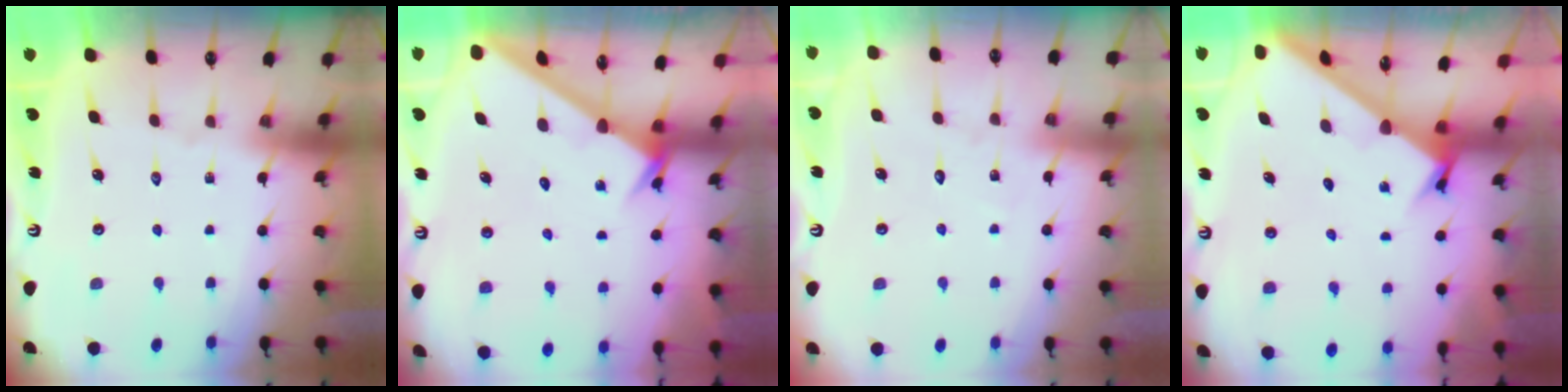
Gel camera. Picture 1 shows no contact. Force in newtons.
{"total": 2.6, "press": 2.6, "slide": 0.1}
{"total": 3.4, "press": 3.4, "slide": 0.3}
{"total": 1.9, "press": 1.9, "slide": 0.2}